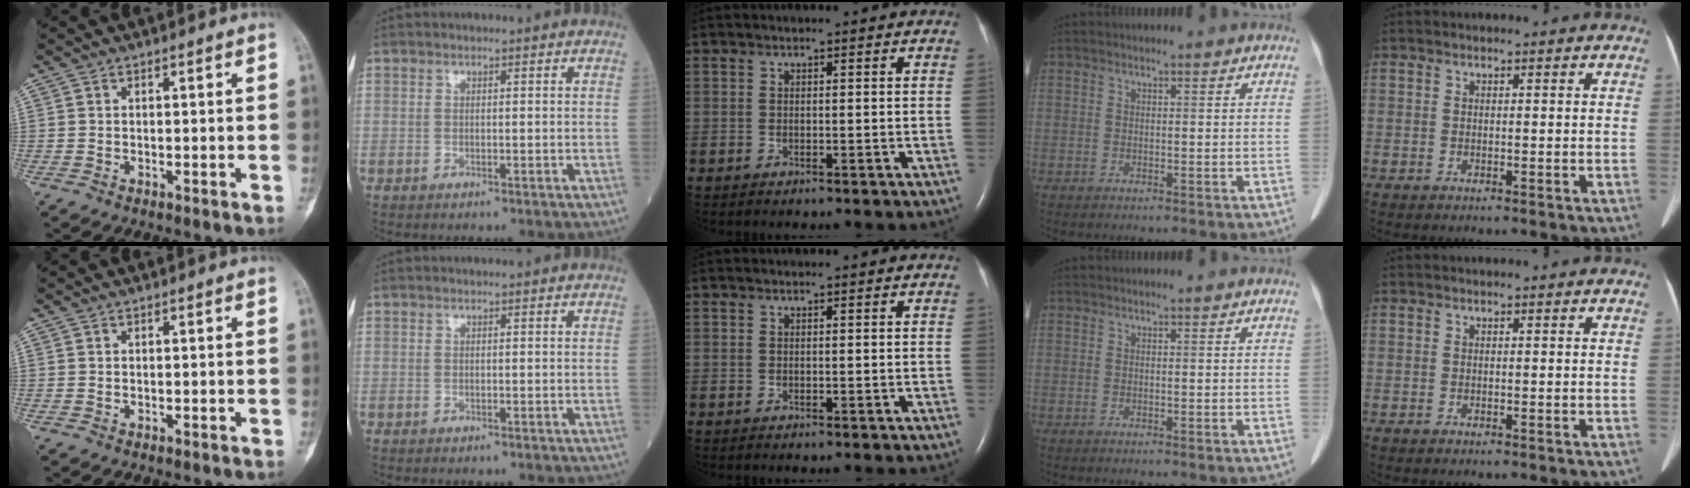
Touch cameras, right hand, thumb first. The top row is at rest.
{}